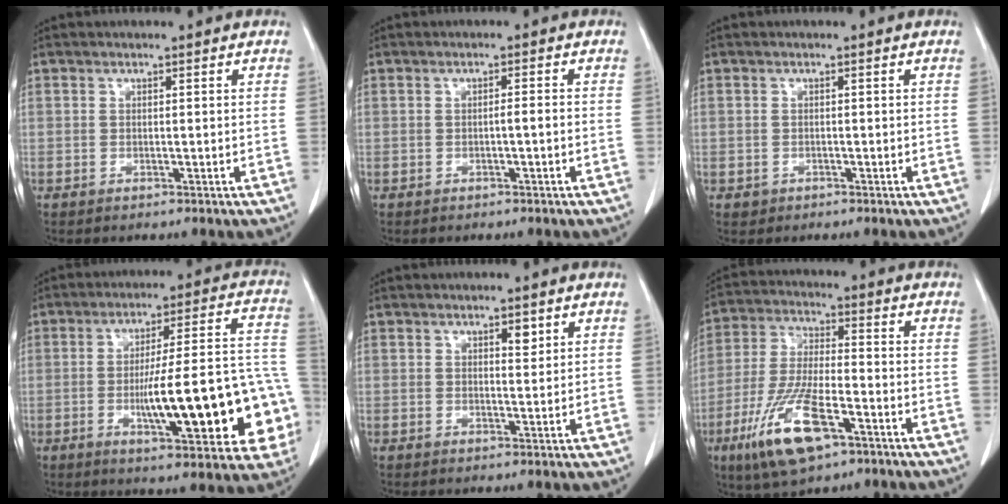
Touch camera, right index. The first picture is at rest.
{"total": 1.2, "force": [-0.4, 0.0, 1.1], "torque": [-0.017, 0.002, -0.006]}
{"total": 1.0, "force": [-0.5, 0.9, 0.0], "torque": [-0.002, 0.004, -0.007]}
{"total": 21.1, "force": [-5.4, 3.7, 20.1], "torque": [-0.204, 0.035, -0.060]}
{"total": 2.0, "force": [1.0, 0.7, 1.5], "torque": [-0.021, -0.004, 0.014]}
{"total": 13.4, "force": [-6.9, 3.5, 11.0], "torque": [-0.227, -0.019, -0.122]}